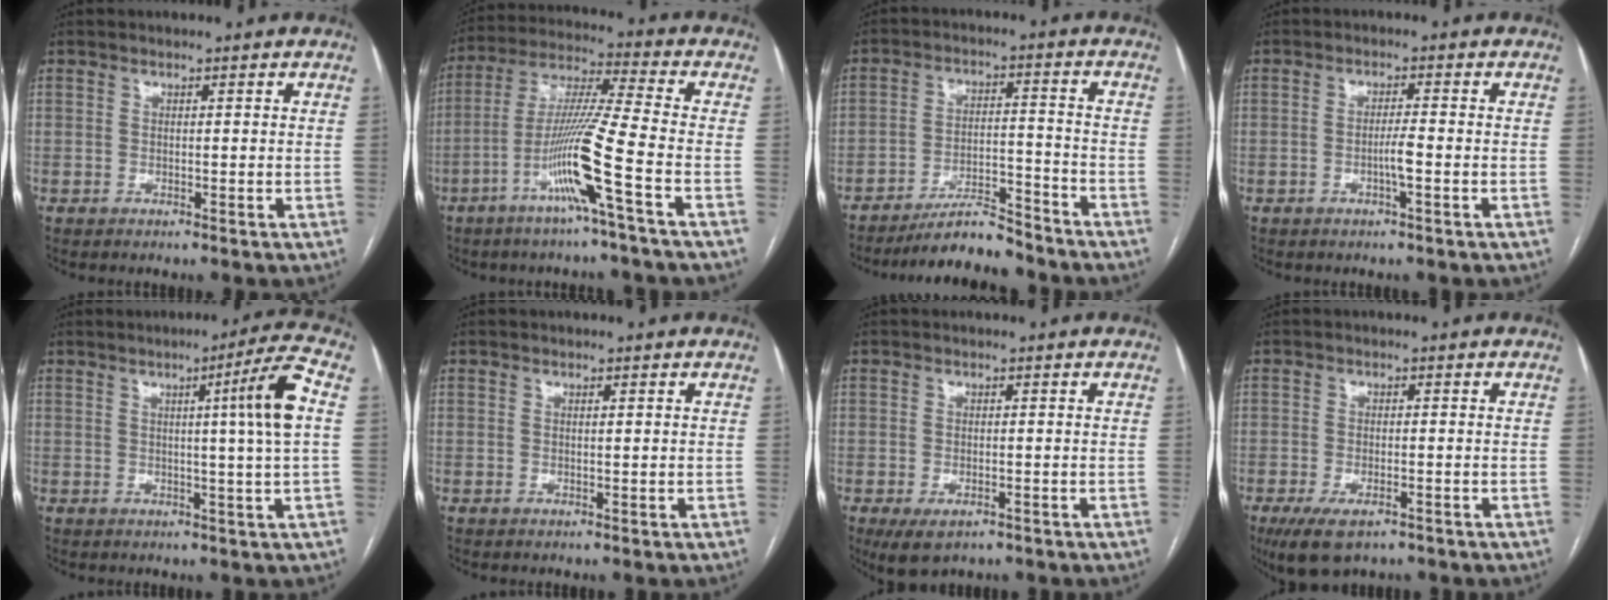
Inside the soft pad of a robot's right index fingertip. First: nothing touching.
{"total": 12.5, "force": [-5.2, -1.8, 11.2], "torque": [-0.218, -0.004, -0.104]}
{"total": 8.9, "force": [-8.2, 1.4, 3.0], "torque": [-0.046, 0.006, -0.138]}
{"total": 2.5, "force": [-0.9, -0.1, 2.4], "torque": [-0.042, 0.000, -0.017]}
{"total": 8.1, "force": [1.3, -2.0, 7.8], "torque": [-0.116, 0.000, 0.024]}
{"total": 0.0}
{"total": 4.5, "force": [-2.7, 2.3, 2.9], "torque": [-0.053, -0.009, -0.036]}
{"total": 6.4, "force": [-4.2, 2.6, 4.0], "torque": [-0.075, -0.011, -0.066]}